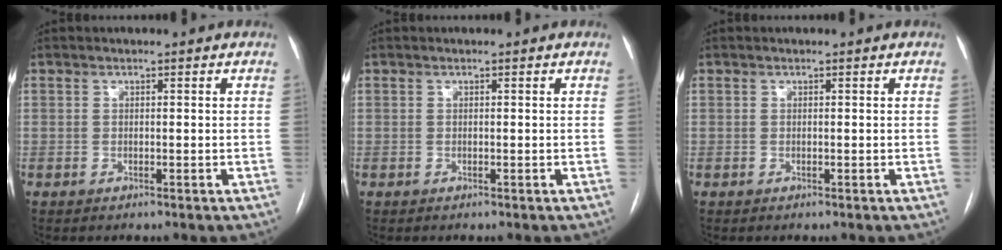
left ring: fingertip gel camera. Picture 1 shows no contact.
{"total": 0.0}
{"total": 0.0}